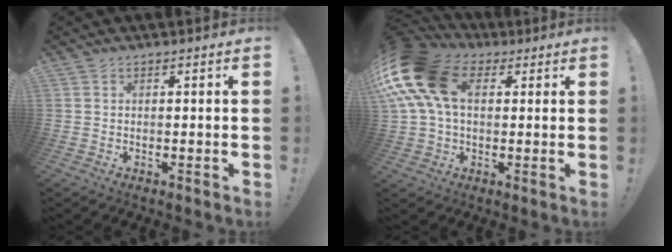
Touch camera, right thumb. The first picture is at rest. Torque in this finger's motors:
{"motor_torque": [2.44, 2.57, 2.63, 0.14, 0.61]}